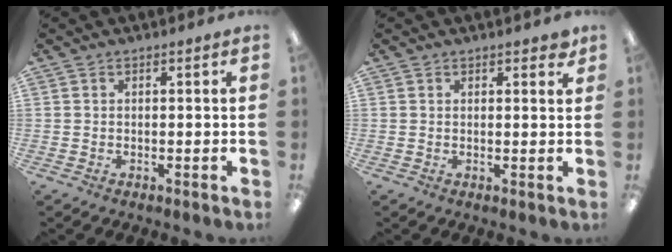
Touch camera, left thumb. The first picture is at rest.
{"total": 1.8, "force": [1.5, 0.7, 0.8], "torque": [-0.001, -0.006, 0.025]}